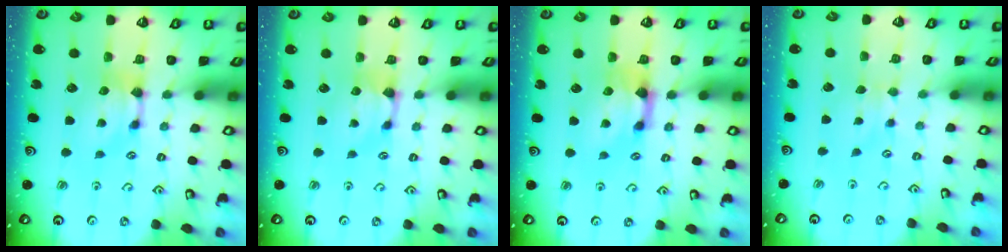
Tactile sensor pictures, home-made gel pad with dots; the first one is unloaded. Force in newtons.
{"total": 0.8, "press": 0.2, "slide": 0.8}
{"total": 1.6, "press": 0.9, "slide": 1.3}
{"total": 2.1, "press": 2.0, "slide": 0.4}